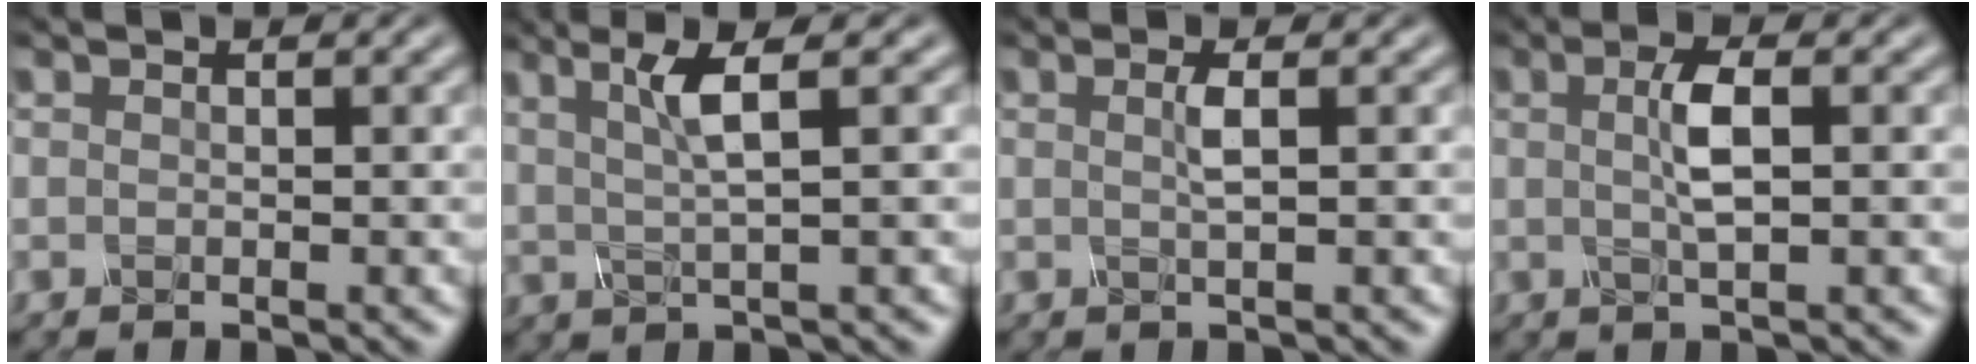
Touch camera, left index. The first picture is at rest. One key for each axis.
{"total": 2.9, "fx": 1.3, "fy": -0.1, "fz": 2.6, "tx": -0.057, "ty": 0.007, "tz": 0.034}
{"total": 0.9, "fx": 0.2, "fy": -0.2, "fz": 0.8, "tx": -0.027, "ty": 0.005, "tz": 0.007}
{"total": 2.0, "fx": 0.4, "fy": 0.0, "fz": 1.9, "tx": -0.049, "ty": 0.008, "tz": 0.011}